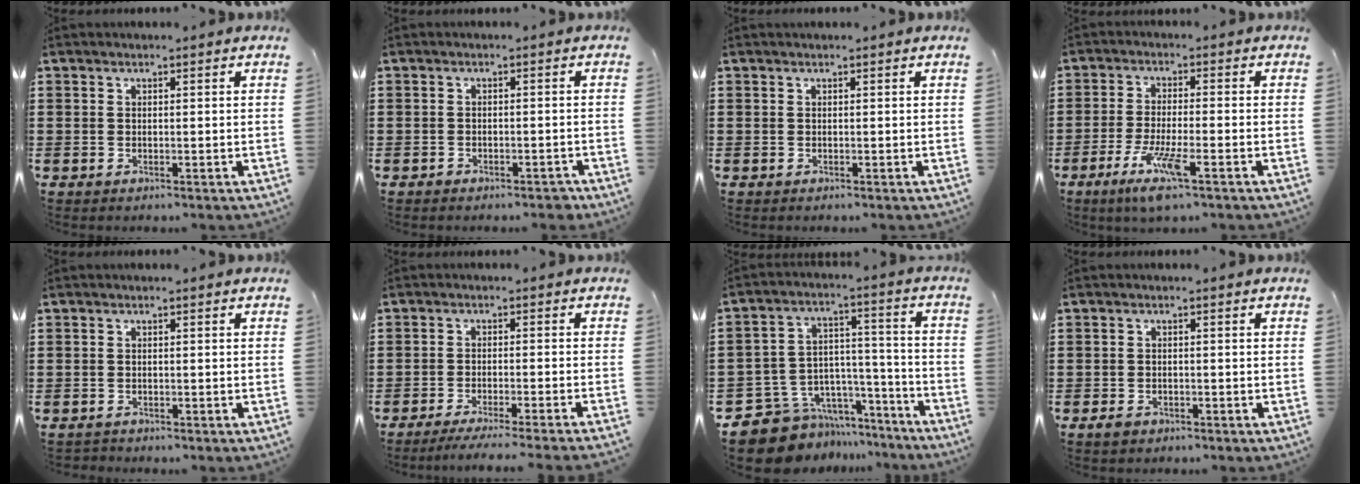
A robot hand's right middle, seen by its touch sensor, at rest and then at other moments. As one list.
[{"total": 1.6, "force": [-1.5, 0.5, 0.4], "torque": [-0.011, 0.001, -0.031]}, {"total": 0.0}, {"total": 6.7, "force": [-3.7, 0.8, 5.5], "torque": [-0.111, -0.016, -0.068]}, {"total": 0.6, "force": [-0.6, 0.2, -0.2], "torque": [0.002, -0.002, -0.012]}, {"total": 3.1, "force": [-2.8, -0.4, 1.3], "torque": [-0.023, -0.002, -0.056]}, {"total": 10.1, "force": [-8.5, 5.2, 1.8], "torque": [-0.053, 0.018, -0.160]}, {"total": 1.3, "force": [-1.0, 0.7, 0.5], "torque": [-0.013, 0.000, -0.021]}]